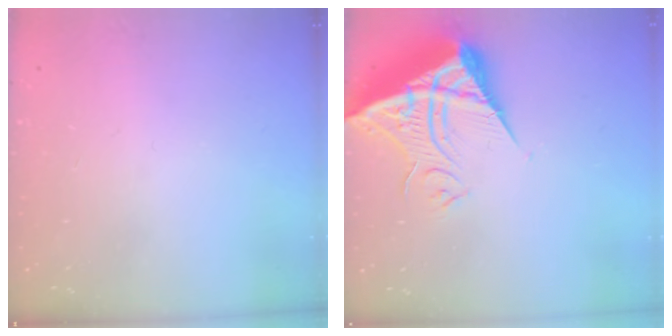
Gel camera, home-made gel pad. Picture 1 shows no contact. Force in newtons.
{"total": 13.2, "press": 13.1, "slide": 1.2}